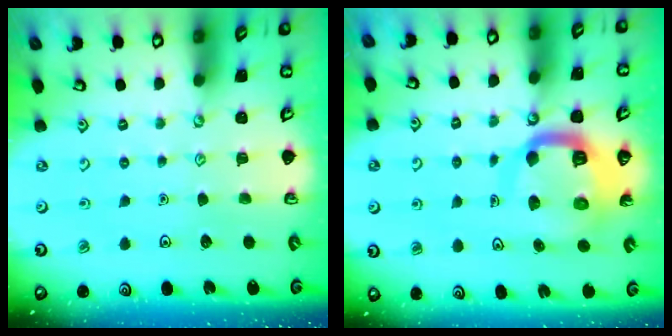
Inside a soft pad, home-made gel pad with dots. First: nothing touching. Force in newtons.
{"total": 12.3, "press": 12.2, "slide": 1.4}